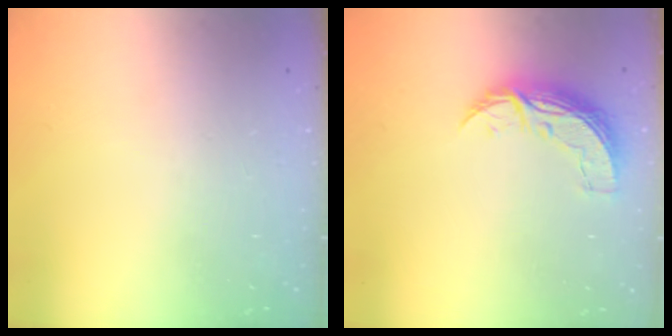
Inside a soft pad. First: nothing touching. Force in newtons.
{"total": 7.5, "press": 7.5, "slide": 0.5}